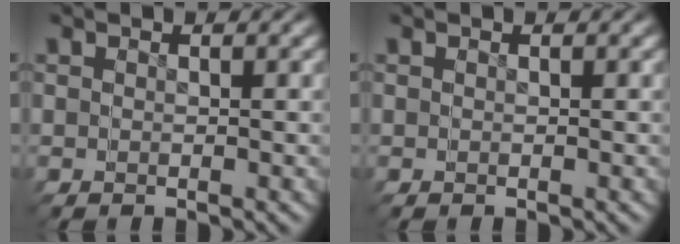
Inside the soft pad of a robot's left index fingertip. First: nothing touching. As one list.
[{"total": 0.0}]